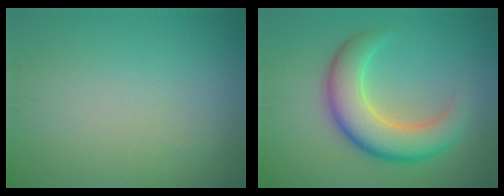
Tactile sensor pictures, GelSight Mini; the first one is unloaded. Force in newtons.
{"total": 7.0, "press": 6.9, "slide": 0.5}